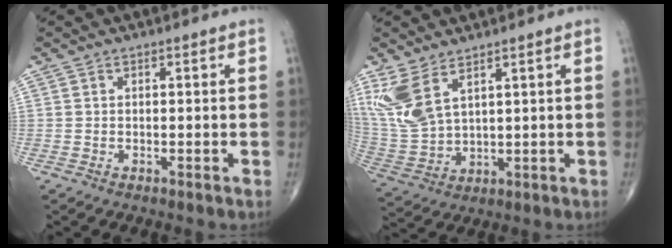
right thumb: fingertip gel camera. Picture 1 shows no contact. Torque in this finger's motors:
{"motor_torque": [-0.10, 0.49, 0.95, 0.68, 0.08]}